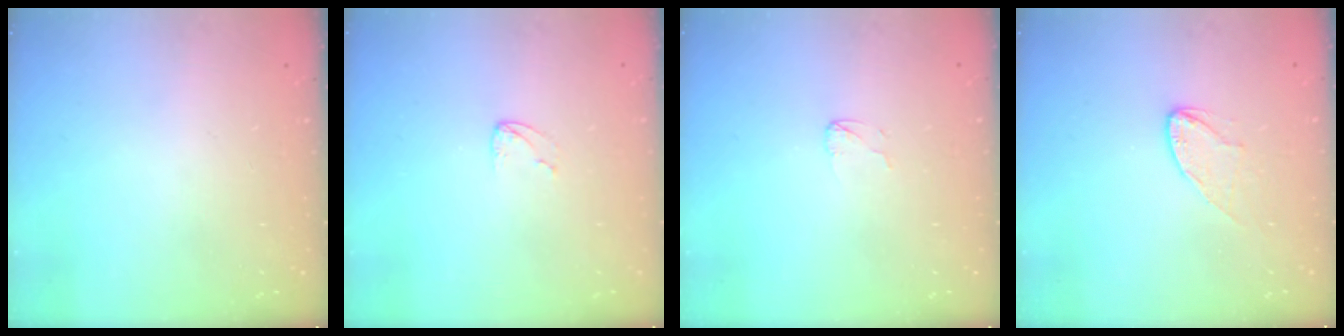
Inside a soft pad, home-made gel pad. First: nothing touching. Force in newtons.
{"total": 3.6, "press": 3.6, "slide": 0.3}
{"total": 2.9, "press": 2.9, "slide": 0.2}
{"total": 6.8, "press": 6.8, "slide": 0.6}